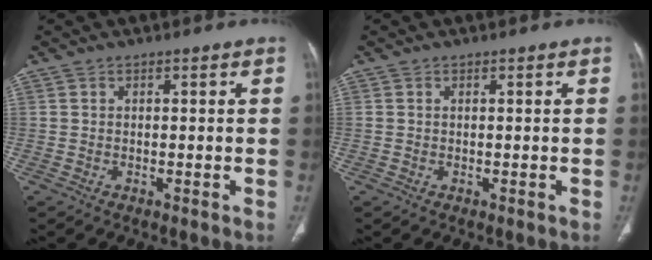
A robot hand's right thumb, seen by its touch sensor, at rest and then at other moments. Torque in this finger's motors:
{"motor_torque": [0.52, 0.35, 0.13, 0.37, 0.03]}